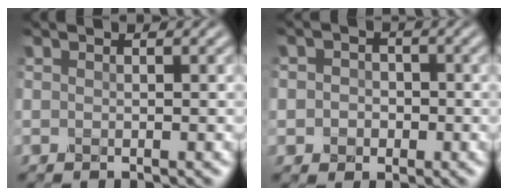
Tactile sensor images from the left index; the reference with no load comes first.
{"total": 2.4, "force": [-0.2, 2.2, 0.8], "torque": [0.005, 0.001, -0.022]}